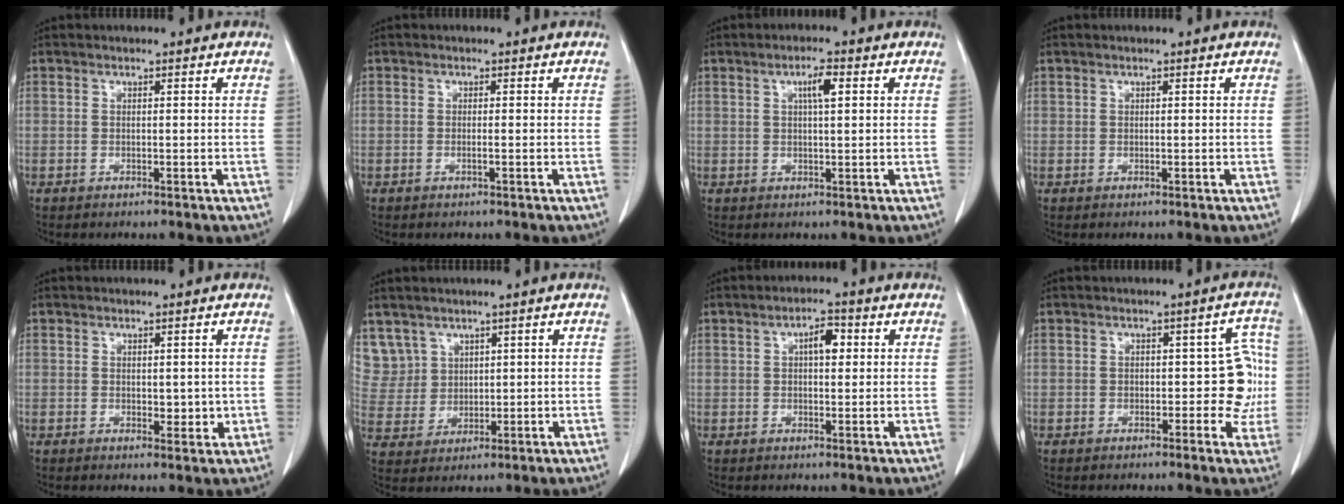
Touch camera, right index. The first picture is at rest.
{"total": 0.6, "force": [-0.2, -0.1, 0.6], "torque": [-0.011, 0.000, -0.003]}
{"total": 3.3, "force": [1.1, 0.5, 3.0], "torque": [-0.053, 0.002, 0.018]}
{"total": 0.0}
{"total": 2.5, "force": [0.1, 1.5, 1.9], "torque": [-0.020, -0.004, 0.007]}
{"total": 7.1, "force": [4.4, 5.6, -0.1], "torque": [-0.001, 0.013, 0.103]}
{"total": 3.8, "force": [1.0, 1.6, 3.3], "torque": [-0.054, 0.010, 0.013]}
{"total": 6.3, "force": [-0.5, 3.4, 5.2], "torque": [-0.041, 0.030, -0.005]}